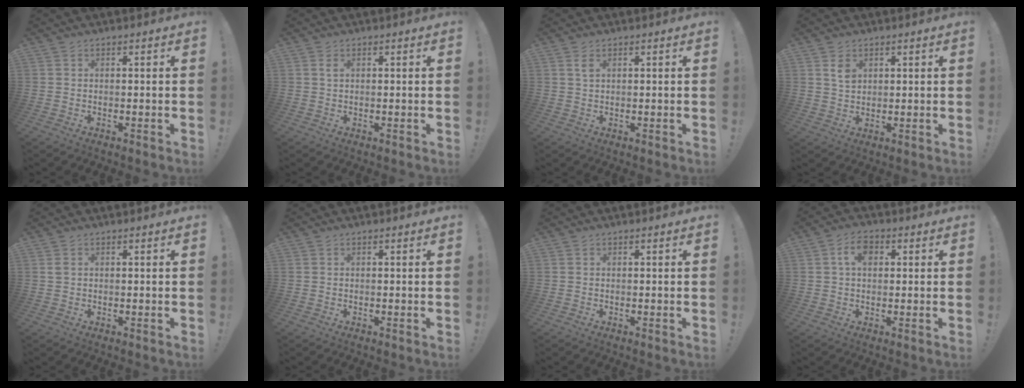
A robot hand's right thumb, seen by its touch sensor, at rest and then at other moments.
{"total": 1.1, "force": [0.4, 0.6, 0.9], "torque": [-0.012, 0.000, 0.005]}
{"total": 1.9, "force": [0.8, 0.8, 1.5], "torque": [-0.026, -0.001, 0.013]}
{"total": 4.0, "force": [1.8, 2.9, 2.1], "torque": [-0.016, -0.009, 0.028]}
{"total": 0.5, "force": [0.1, 0.5, 0.2], "torque": [-0.005, 0.002, 0.002]}
{"total": 0.0}
{"total": 0.0}
{"total": 6.2, "force": [1.5, 3.9, 4.6], "torque": [-0.072, 0.007, 0.026]}